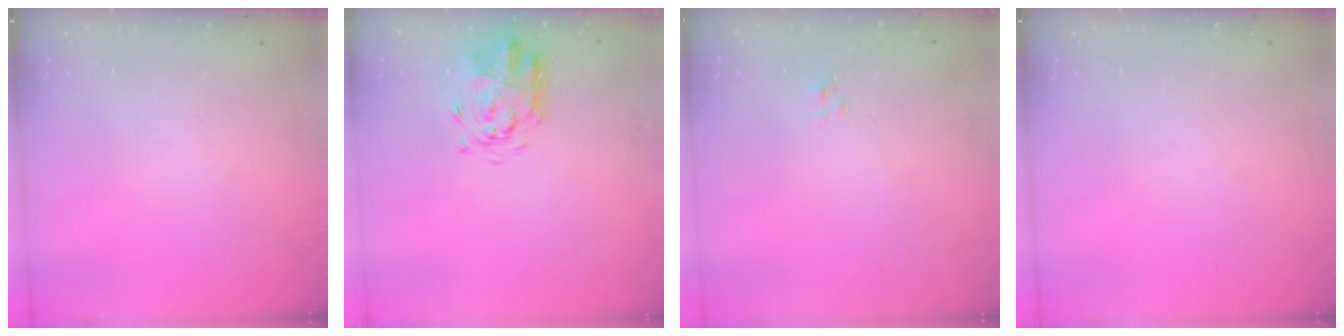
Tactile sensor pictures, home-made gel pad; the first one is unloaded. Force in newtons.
{"total": 3.6, "press": 3.4, "slide": 0.9}
{"total": 1.2, "press": 1.0, "slide": 0.7}
{"total": 0.0}